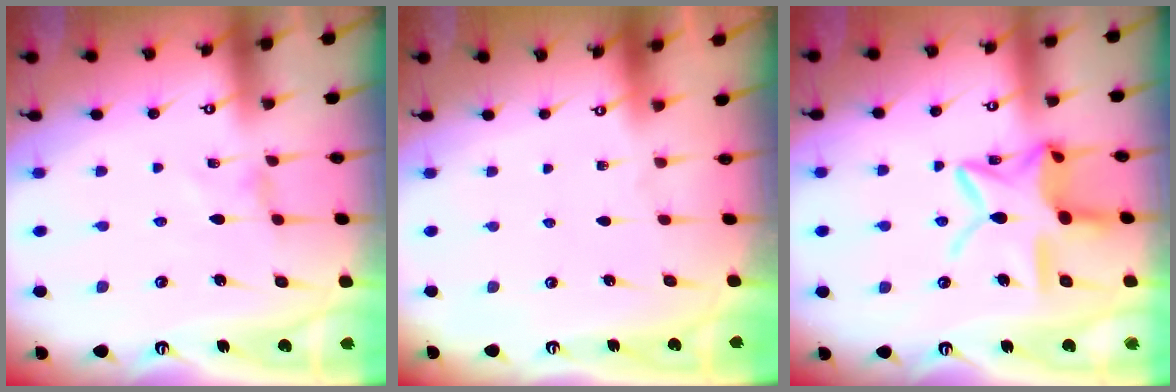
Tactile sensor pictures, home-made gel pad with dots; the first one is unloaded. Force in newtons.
{"total": 0.0}
{"total": 15.6, "press": 15.6, "slide": 1.4}